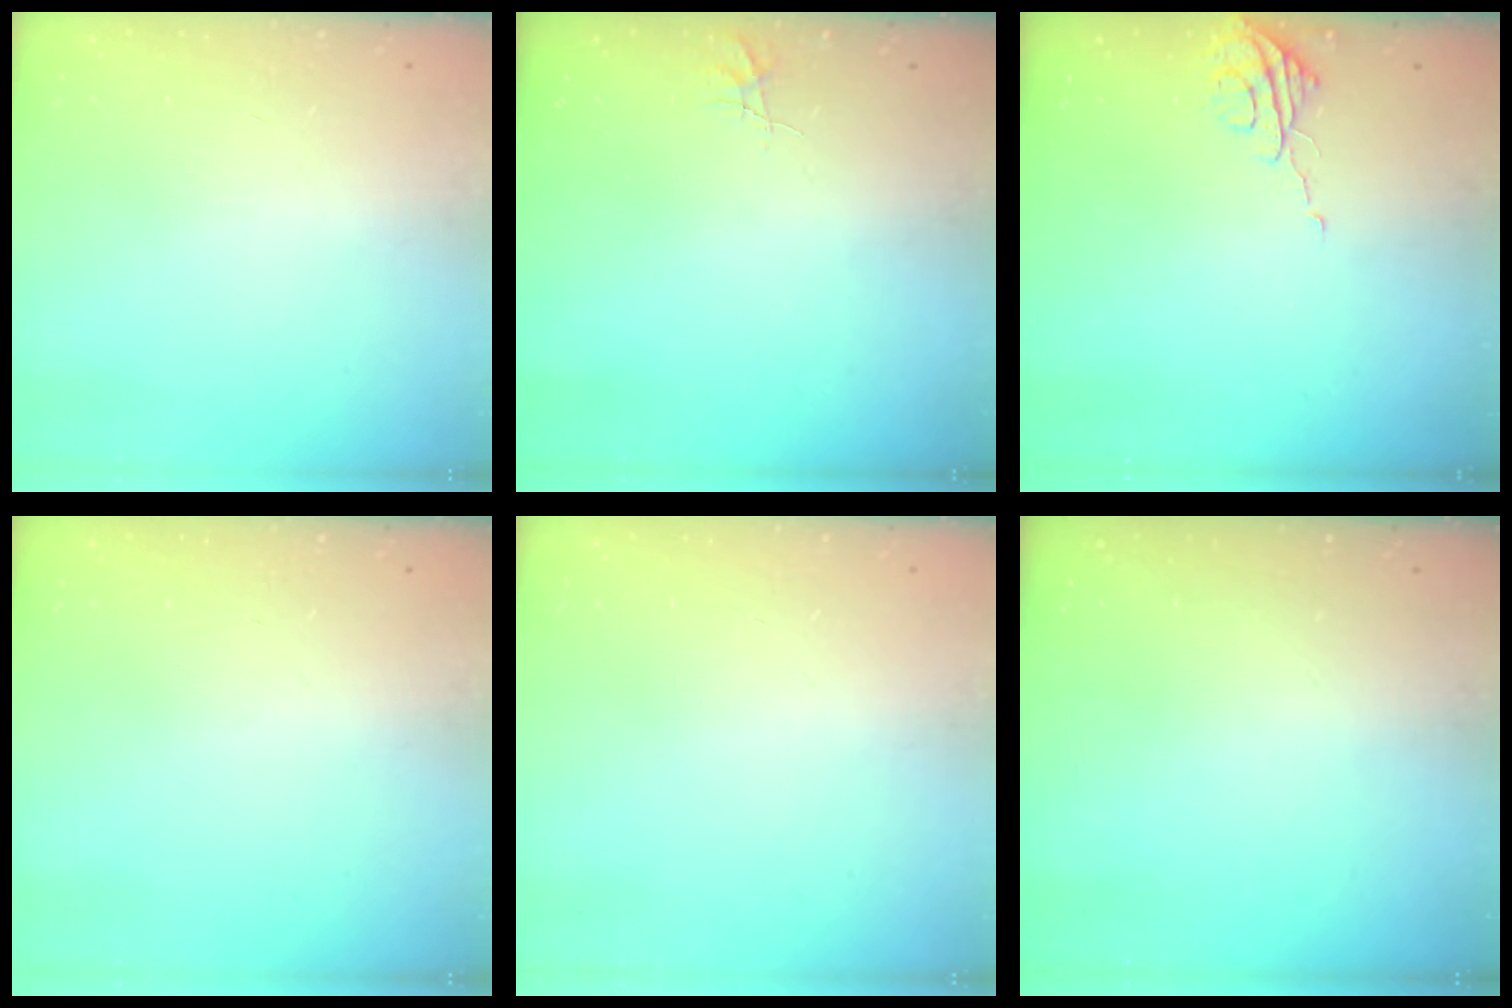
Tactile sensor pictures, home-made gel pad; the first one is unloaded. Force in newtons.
{"total": 3.6, "press": 3.6, "slide": 0.3}
{"total": 5.7, "press": 5.7, "slide": 0.5}
{"total": 0.0}
{"total": 0.0}
{"total": 0.0}